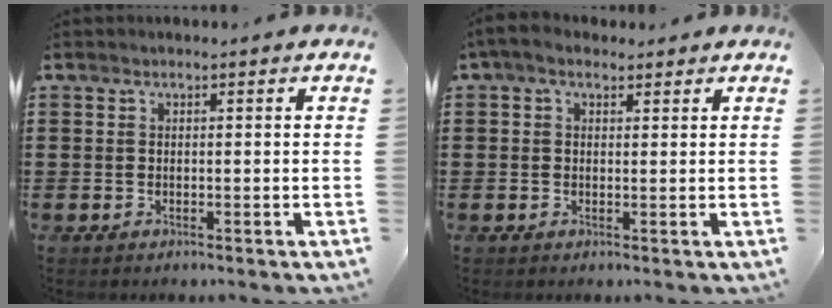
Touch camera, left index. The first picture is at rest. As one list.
[{"total": 2.2, "force": [1.1, 1.3, 1.4], "torque": [-0.029, 0.009, 0.021]}]